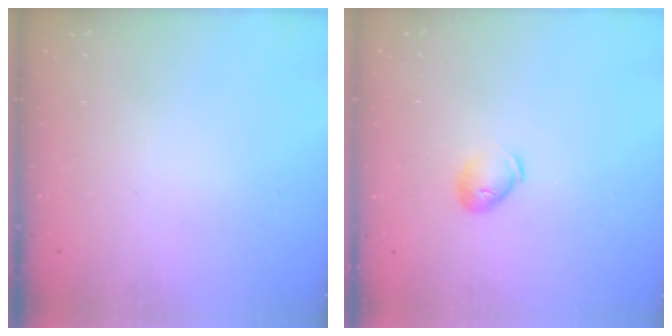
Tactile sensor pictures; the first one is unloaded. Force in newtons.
{"total": 7.8, "press": 7.6, "slide": 1.7}